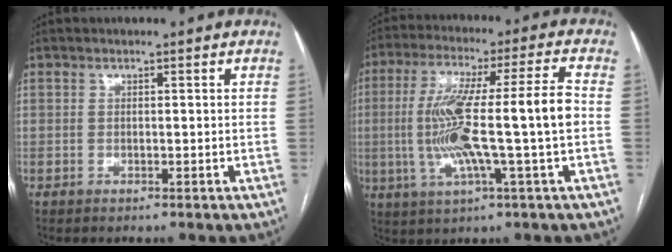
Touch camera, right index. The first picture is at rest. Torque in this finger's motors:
{"motor_torque": [1.54, -0.60, 0.49, 0.21]}